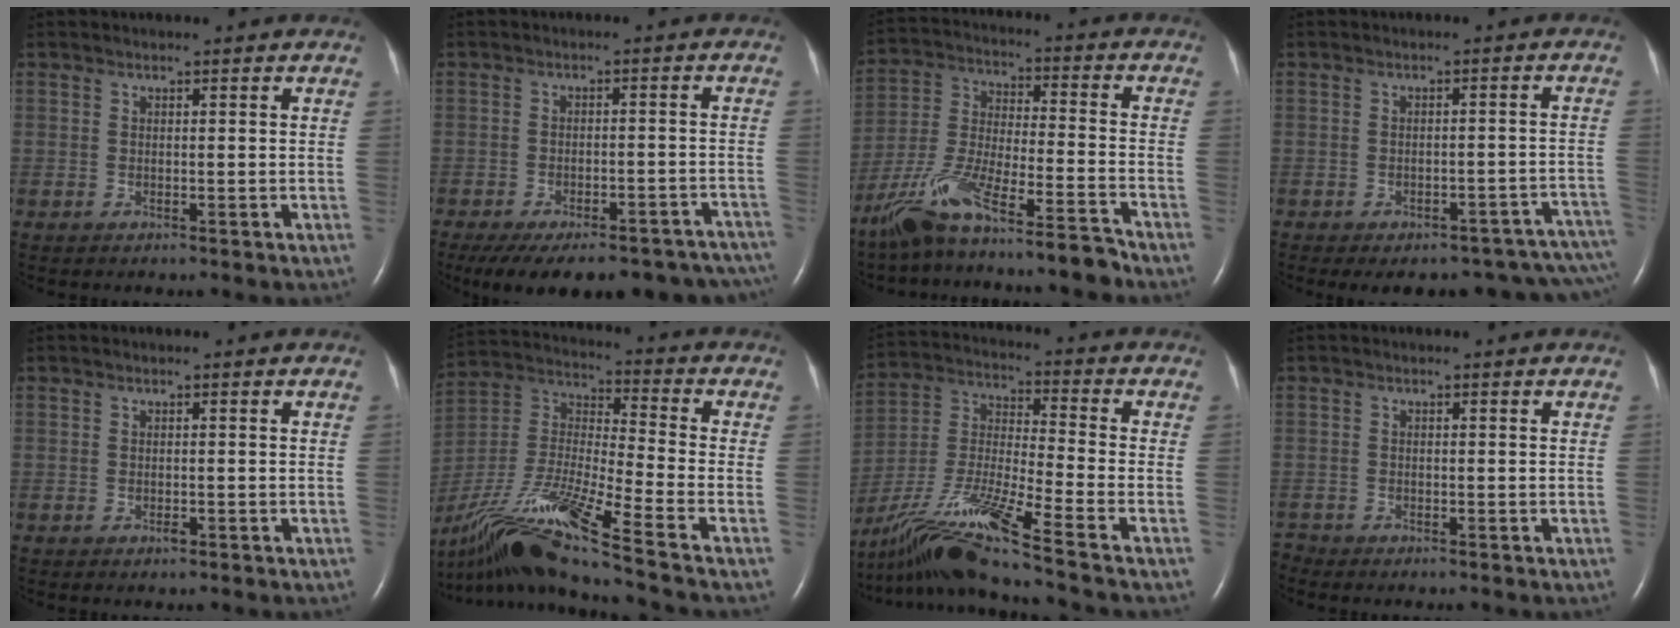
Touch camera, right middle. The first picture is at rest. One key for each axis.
{"total": 24.6, "fx": -20.2, "fy": 9.1, "fz": 10.7, "tx": -0.143, "ty": -0.006, "tz": -0.244}
{"total": 14.7, "fx": -12.2, "fy": 0.9, "fz": 8.1, "tx": -0.167, "ty": -0.008, "tz": -0.219}
{"total": 16.9, "fx": -13.8, "fy": 6.2, "fz": 7.6, "tx": -0.057, "ty": 0.034, "tz": -0.146}
{"total": 0.6, "fx": -0.4, "fy": 0.2, "fz": 0.4, "tx": -0.010, "ty": -0.001, "tz": -0.004}
{"total": 21.0, "fx": -15.1, "fy": -0.6, "fz": 14.5, "tx": -0.325, "ty": -0.034, "tz": -0.284}
{"total": 18.0, "fx": -13.6, "fy": -1.4, "fz": 11.8, "tx": -0.272, "ty": -0.031, "tz": -0.258}
{"total": 1.1, "fx": -1.0, "fy": 0.0, "fz": -0.2, "tx": 0.004, "ty": -0.006, "tz": -0.020}